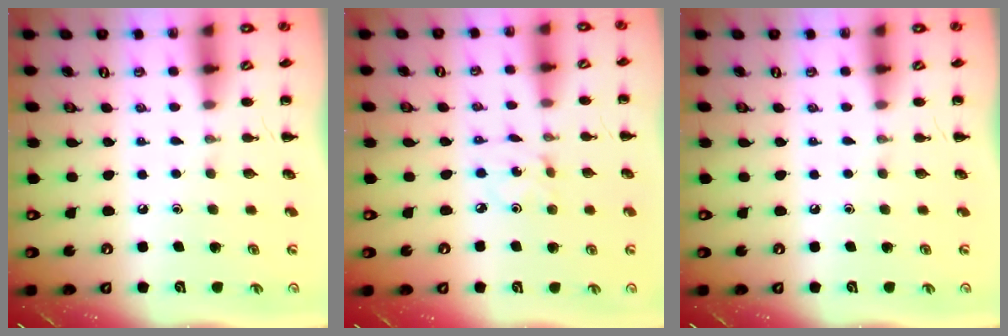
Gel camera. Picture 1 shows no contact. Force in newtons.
{"total": 1.0, "press": 1.0, "slide": 0.2}
{"total": 0.0}